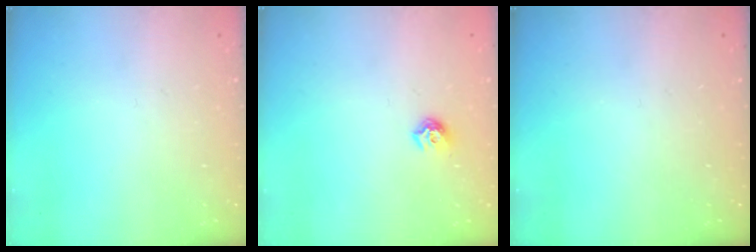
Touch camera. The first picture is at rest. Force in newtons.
{"total": 6.9, "press": 6.8, "slide": 0.7}
{"total": 0.0}